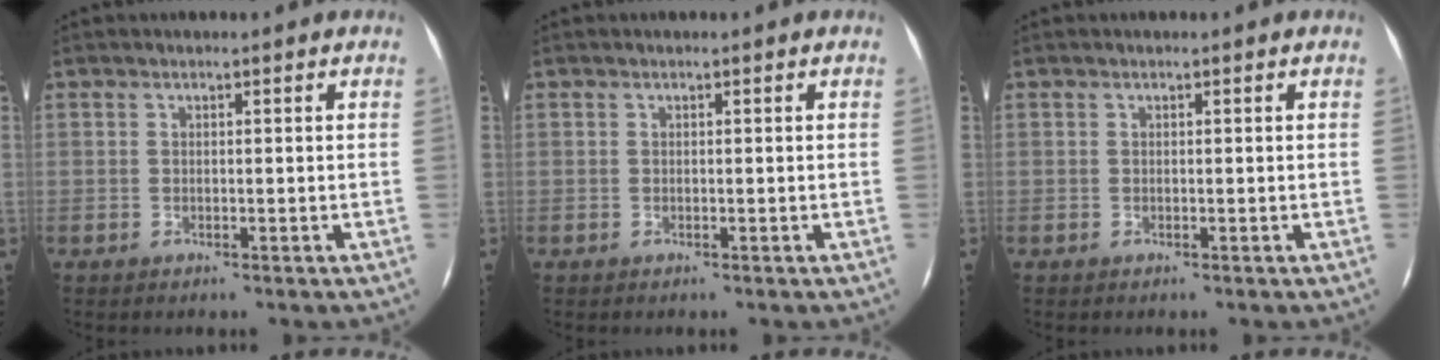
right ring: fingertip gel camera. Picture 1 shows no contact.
{"total": 0.0}
{"total": 0.0}